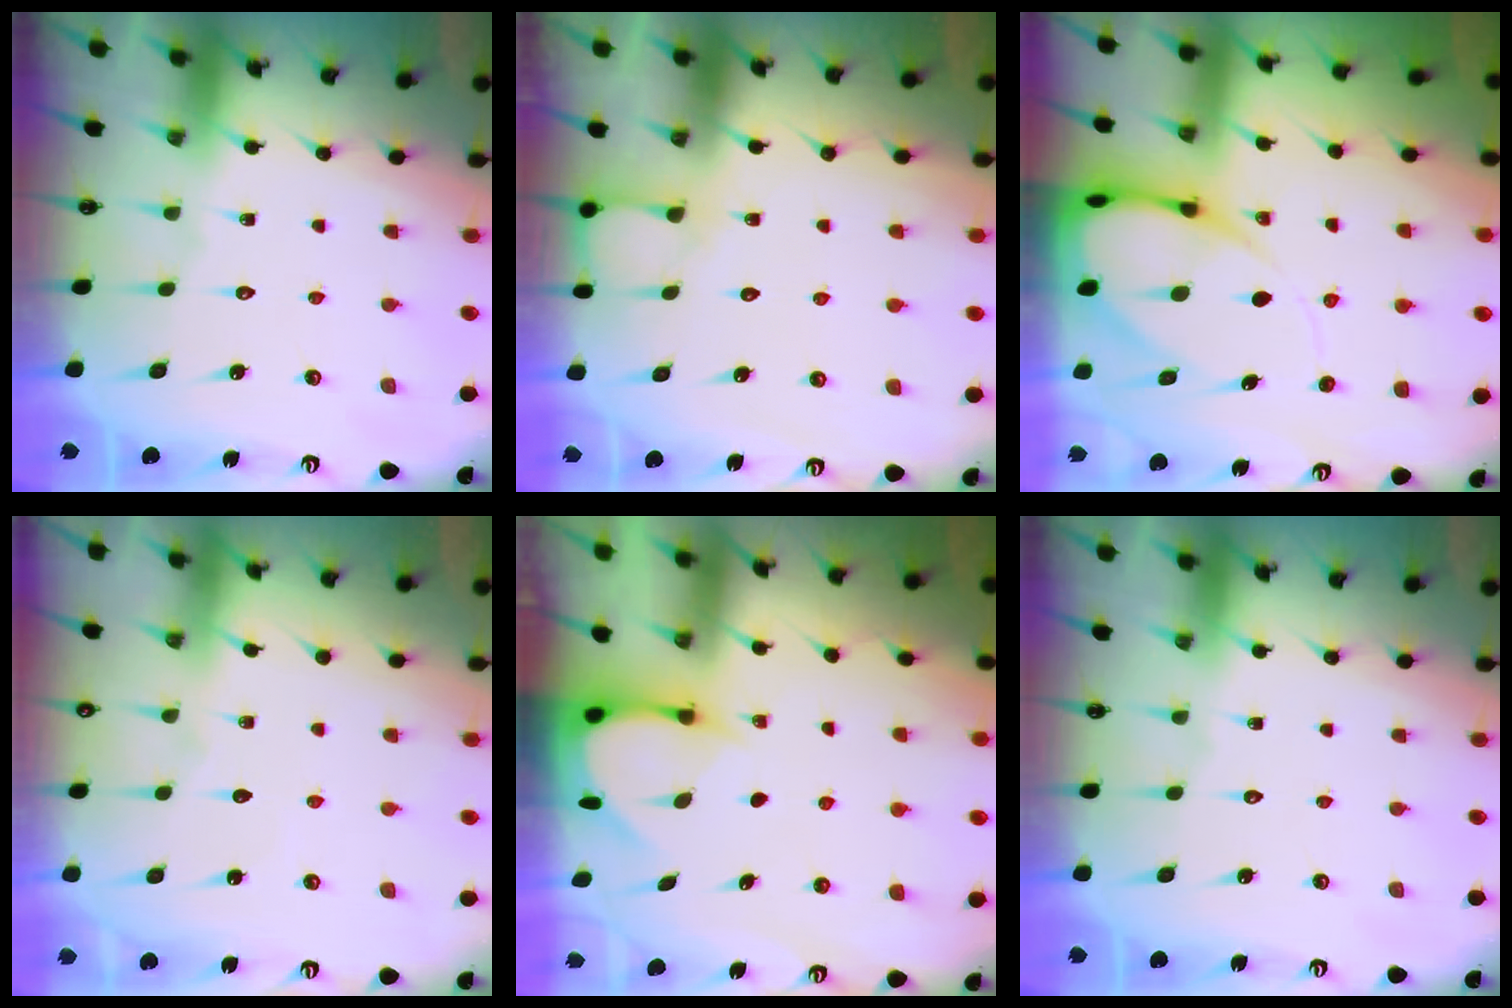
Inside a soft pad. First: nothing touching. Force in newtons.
{"total": 4.4, "press": 4.3, "slide": 0.5}
{"total": 10.9, "press": 10.8, "slide": 1.2}
{"total": 2.6, "press": 2.6, "slide": 0.4}
{"total": 3.8, "press": 3.8, "slide": 0.3}
{"total": 0.0}